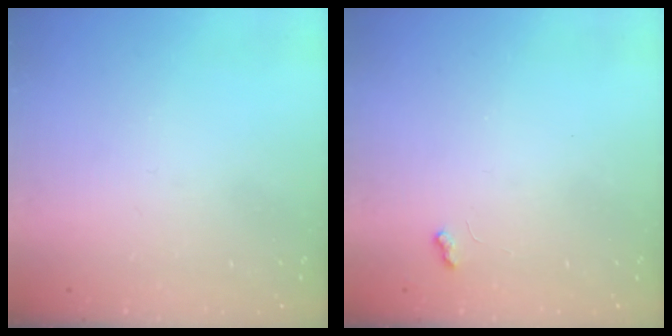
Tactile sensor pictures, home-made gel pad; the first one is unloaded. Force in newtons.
{"total": 3.5, "press": 3.4, "slide": 0.4}